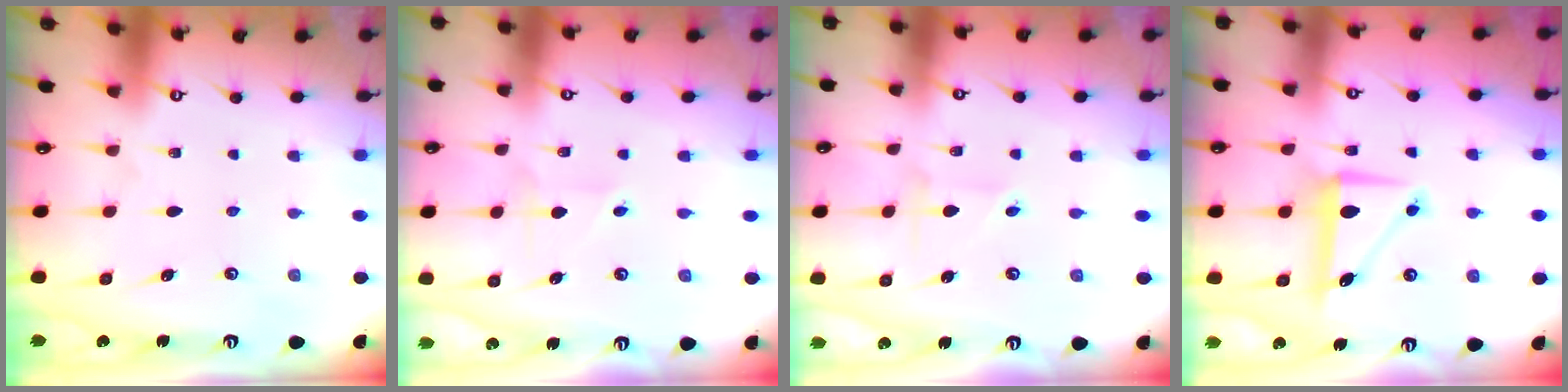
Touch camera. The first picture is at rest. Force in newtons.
{"total": 3.2, "press": 3.2, "slide": 0.5}
{"total": 1.8, "press": 1.7, "slide": 0.2}
{"total": 7.9, "press": 7.8, "slide": 0.9}